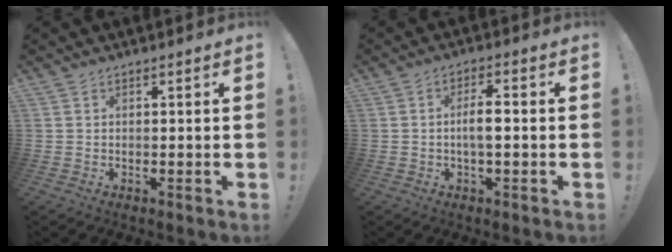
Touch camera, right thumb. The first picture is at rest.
{"total": 5.3, "force": [-0.6, 1.6, 5.0], "torque": [-0.087, 0.008, -0.013]}